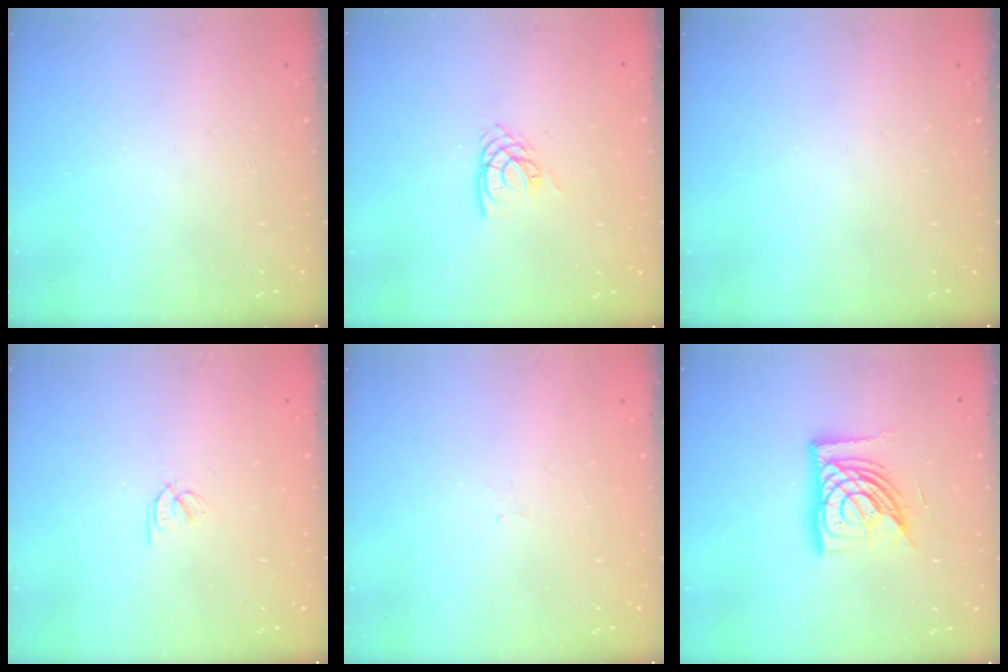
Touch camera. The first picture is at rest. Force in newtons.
{"total": 6.0, "press": 5.9, "slide": 0.4}
{"total": 0.0}
{"total": 2.1, "press": 2.1, "slide": 0.4}
{"total": 1.3, "press": 1.2, "slide": 0.5}
{"total": 15.7, "press": 15.5, "slide": 2.2}